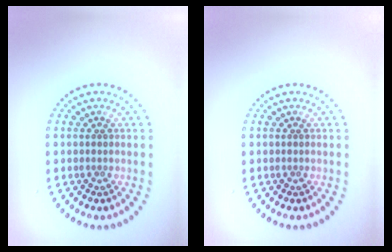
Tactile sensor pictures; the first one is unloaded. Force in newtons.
{"total": 0.0}